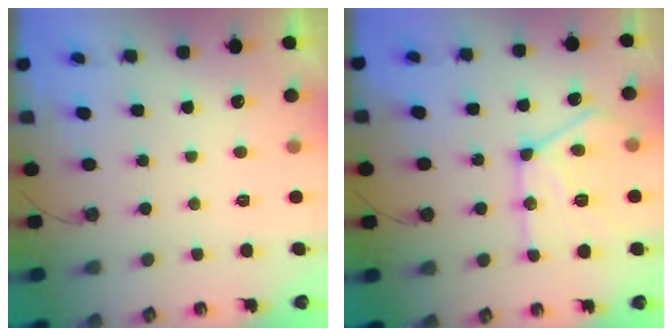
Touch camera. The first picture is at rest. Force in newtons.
{"total": 18.3, "press": 18.2, "slide": 1.7}